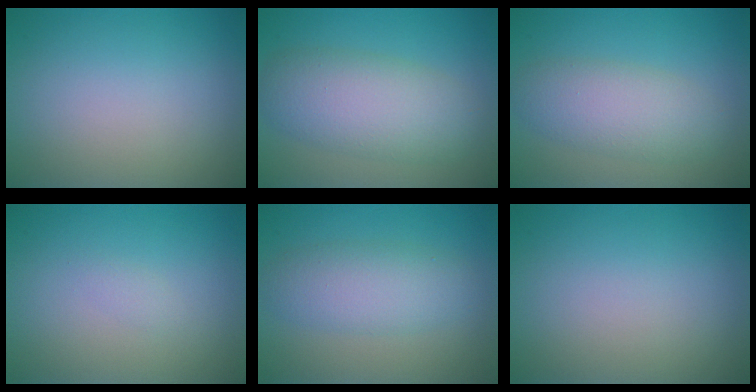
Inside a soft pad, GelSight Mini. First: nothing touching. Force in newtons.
{"total": 6.4, "press": 6.4, "slide": 0.5}
{"total": 4.5, "press": 4.5, "slide": 0.2}
{"total": 0.7, "press": 0.7, "slide": 0.1}
{"total": 4.2, "press": 4.2, "slide": 0.0}
{"total": 0.0}